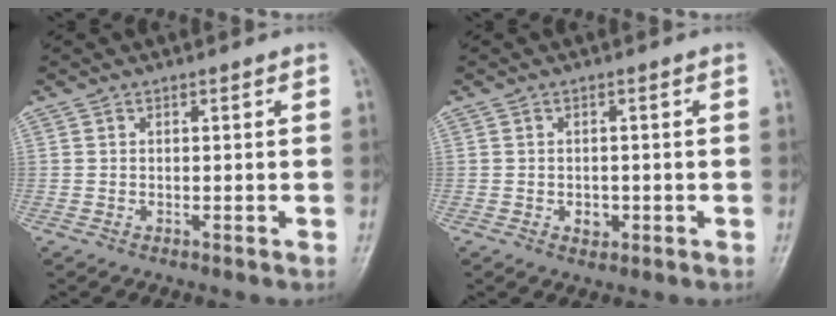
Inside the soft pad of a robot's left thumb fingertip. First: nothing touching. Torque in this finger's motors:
{"motor_torque": [-0.06, 0.06, 0.05, 0.04, 0.00]}